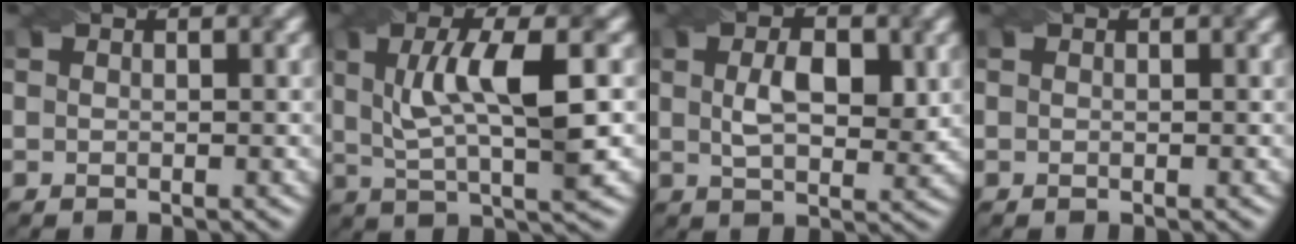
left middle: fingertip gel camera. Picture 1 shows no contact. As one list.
[{"total": 7.9, "force": [1.3, 2.2, 7.5], "torque": [-0.131, 0.006, 0.025]}, {"total": 4.5, "force": [0.8, 2.4, 3.7], "torque": [-0.072, 0.000, 0.016]}, {"total": 0.0}]